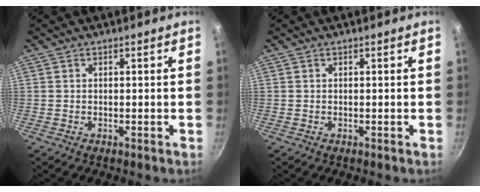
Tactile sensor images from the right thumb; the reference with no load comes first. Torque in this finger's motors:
{"motor_torque": [0.00, 0.00, -0.14, 0.14, 0.00]}